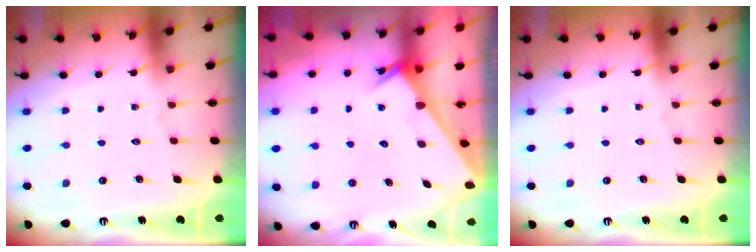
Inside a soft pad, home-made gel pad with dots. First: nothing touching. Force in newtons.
{"total": 2.0, "press": 2.0, "slide": 0.2}
{"total": 0.0}